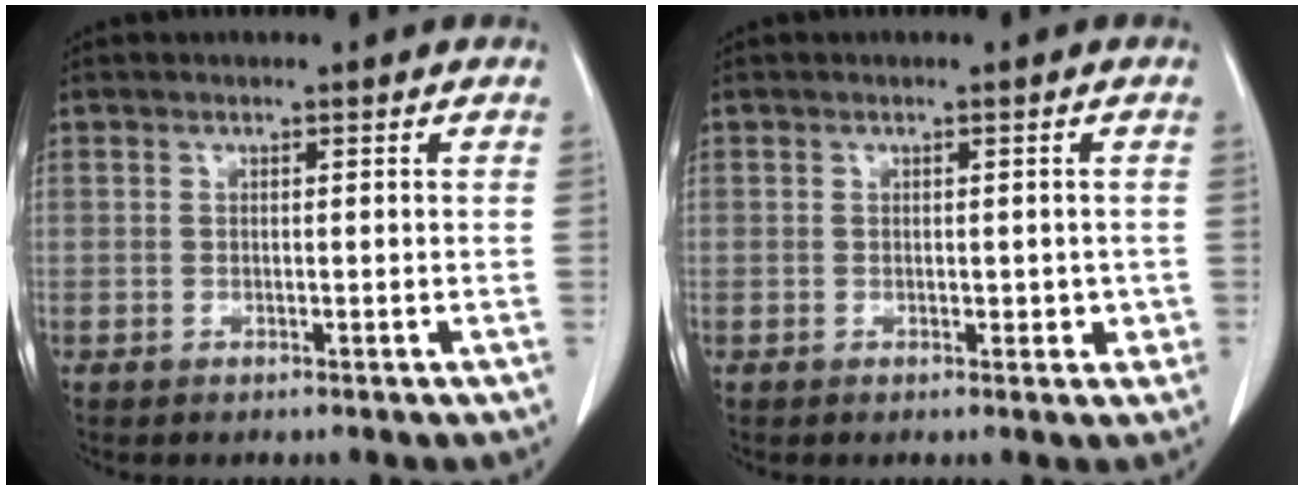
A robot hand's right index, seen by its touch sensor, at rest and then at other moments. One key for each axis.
{"total": 2.0, "fx": -0.2, "fy": 1.4, "fz": 1.5, "tx": -0.011, "ty": 0.004, "tz": 0.002}